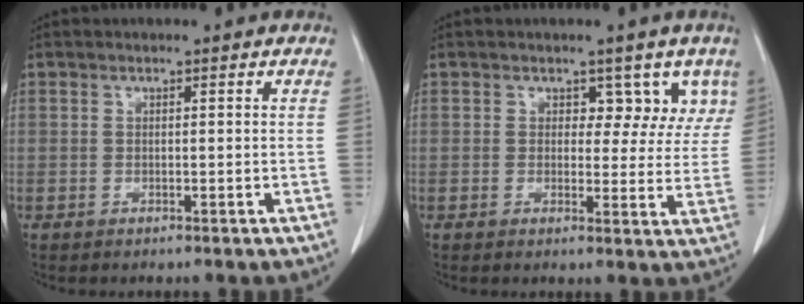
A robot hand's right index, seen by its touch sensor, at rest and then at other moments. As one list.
[{"total": 5.4, "force": [3.3, 3.6, 2.5], "torque": [-0.003, -0.003, 0.027]}]